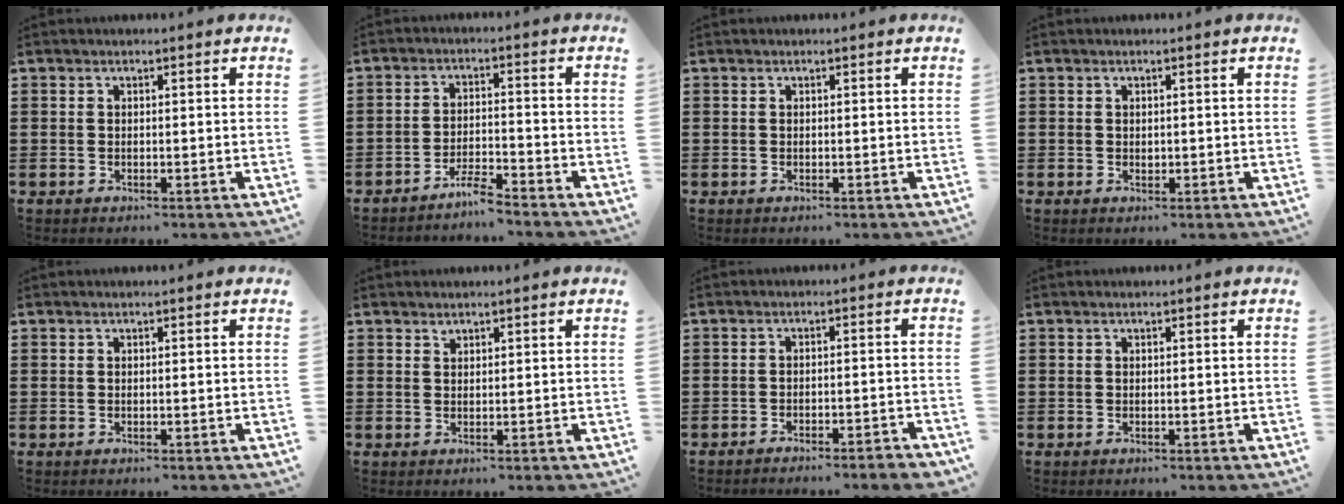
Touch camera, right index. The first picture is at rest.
{"total": 3.7, "force": [-3.4, 0.0, 1.2], "torque": [-0.032, 0.001, -0.070]}
{"total": 0.0}
{"total": 0.6, "force": [0.1, 0.5, 0.3], "torque": [-0.008, 0.002, 0.002]}
{"total": 0.0}
{"total": 0.8, "force": [0.8, 0.3, 0.0], "torque": [-0.001, 0.000, 0.016]}
{"total": 2.5, "force": [-2.5, -0.1, 0.5], "torque": [-0.011, -0.002, -0.052]}
{"total": 0.0}